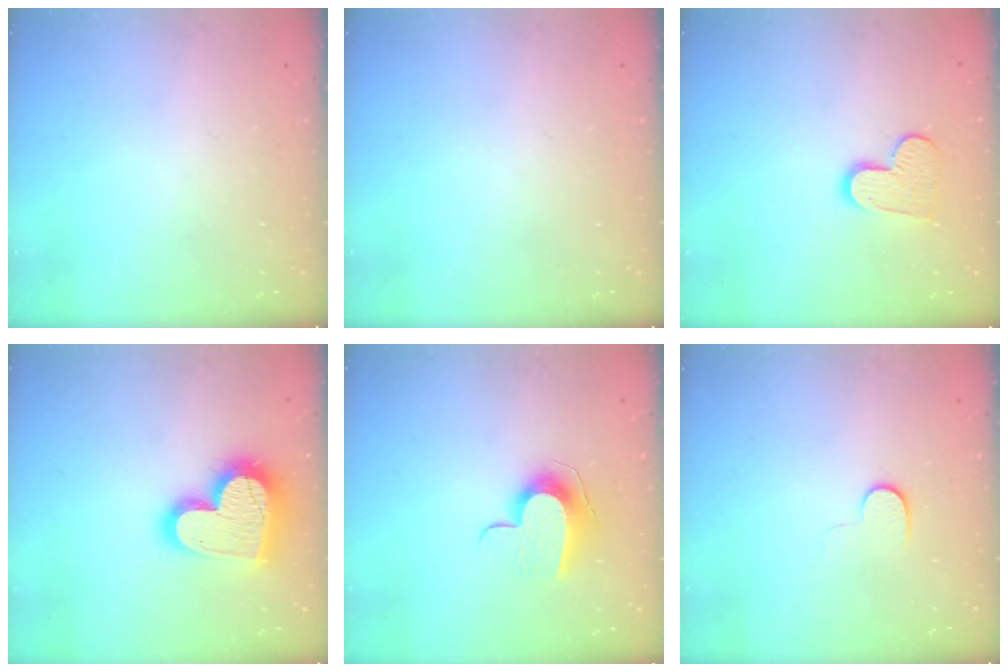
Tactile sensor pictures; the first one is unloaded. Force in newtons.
{"total": 0.0}
{"total": 9.4, "press": 9.4, "slide": 0.6}
{"total": 20.1, "press": 20.1, "slide": 1.7}
{"total": 10.1, "press": 10.1, "slide": 0.5}
{"total": 6.8, "press": 6.7, "slide": 1.0}